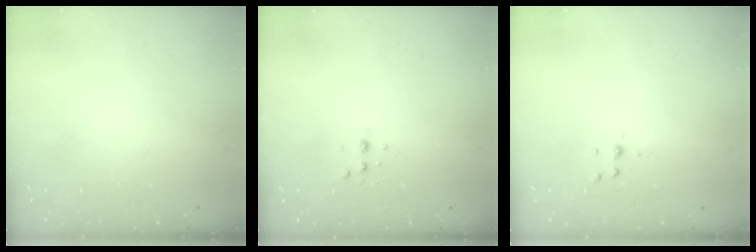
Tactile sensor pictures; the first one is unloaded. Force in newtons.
{"total": 3.1, "press": 3.1, "slide": 0.6}
{"total": 3.9, "press": 3.9, "slide": 0.4}